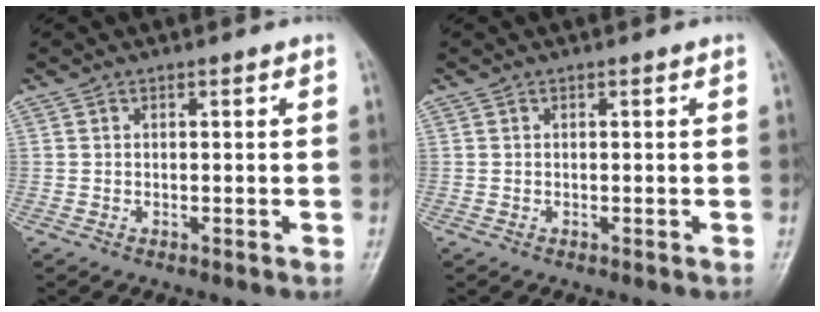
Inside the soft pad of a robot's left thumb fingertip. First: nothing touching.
{"total": 0.0}